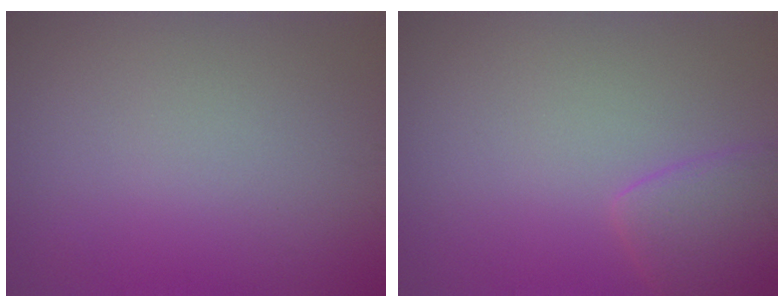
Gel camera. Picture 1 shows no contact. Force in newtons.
{"total": 2.9, "press": 2.9, "slide": 0.2}